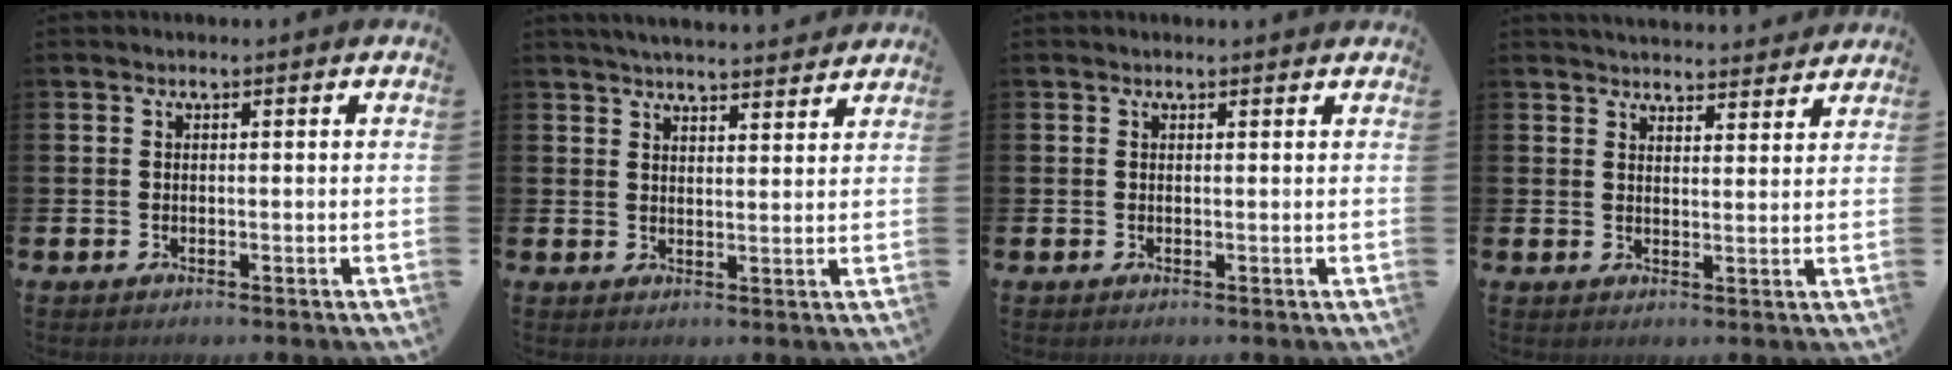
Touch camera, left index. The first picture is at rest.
{"total": 4.1, "force": [4.1, 0.1, 0.2], "torque": [-0.011, -0.026, 0.074]}
{"total": 0.0}
{"total": 3.9, "force": [3.9, 0.5, 0.1], "torque": [-0.007, -0.024, 0.070]}